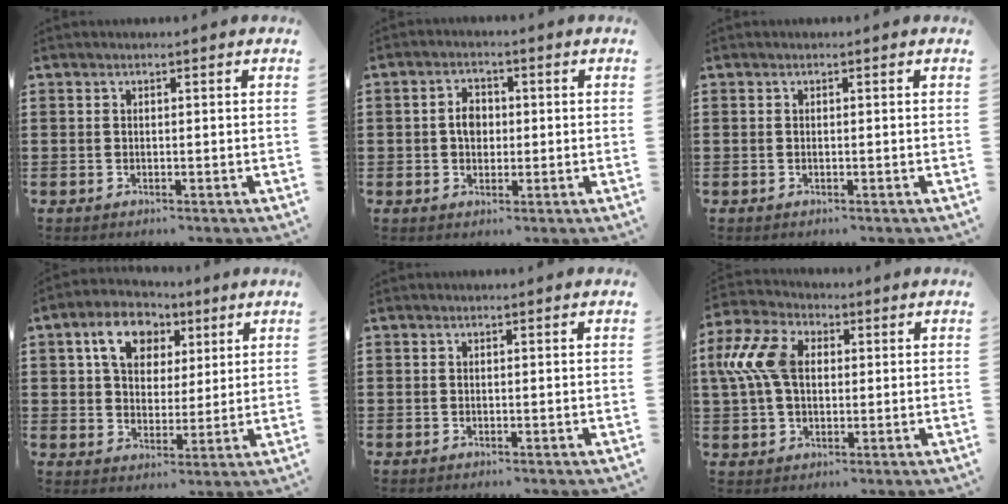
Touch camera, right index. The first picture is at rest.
{"total": 3.5, "force": [0.0, 2.5, 2.5], "torque": [-0.045, 0.006, -0.004]}
{"total": 0.0}
{"total": 8.2, "force": [3.7, 6.0, 4.3], "torque": [-0.088, 0.013, 0.063]}
{"total": 0.0}
{"total": 9.4, "force": [1.5, 6.0, 7.1], "torque": [-0.188, 0.003, 0.021]}